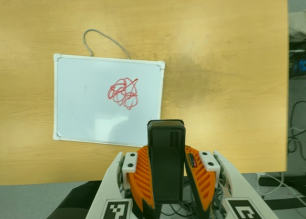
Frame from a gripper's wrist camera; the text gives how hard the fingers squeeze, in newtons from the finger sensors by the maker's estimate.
{"total": 4.2, "left": 2.8, "right": 5.5}